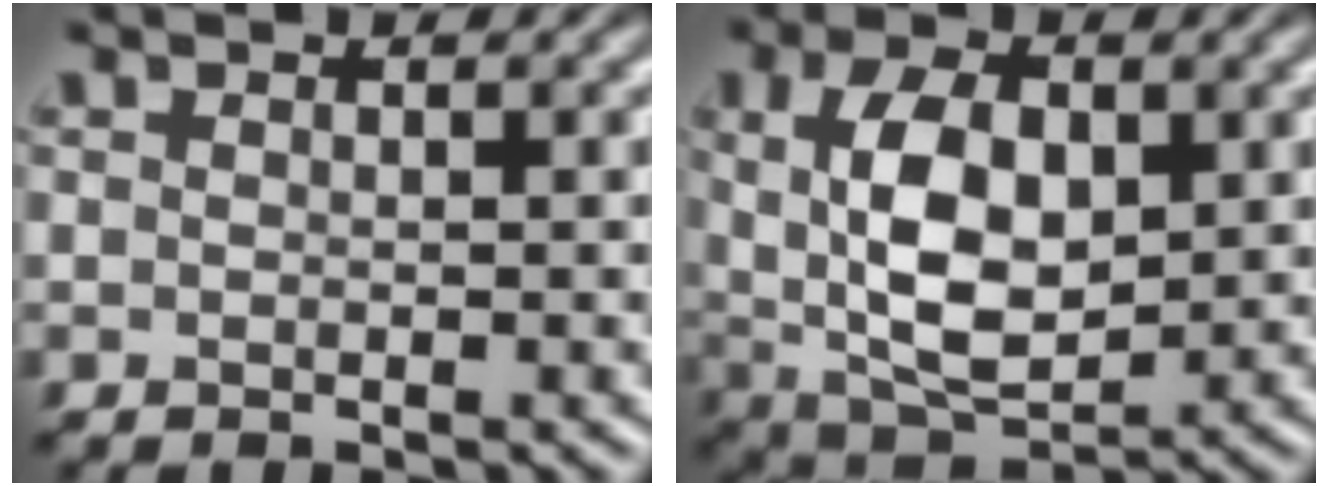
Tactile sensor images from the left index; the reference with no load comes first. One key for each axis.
{"total": 8.1, "fx": 1.1, "fy": 4.3, "fz": 6.8, "tx": -0.132, "ty": 0.004, "tz": 0.019}